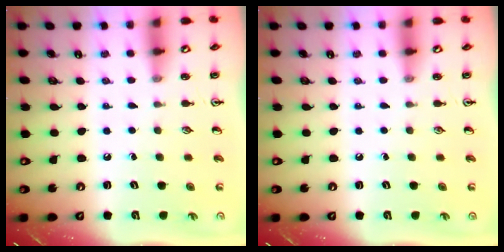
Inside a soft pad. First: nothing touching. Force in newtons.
{"total": 0.0}